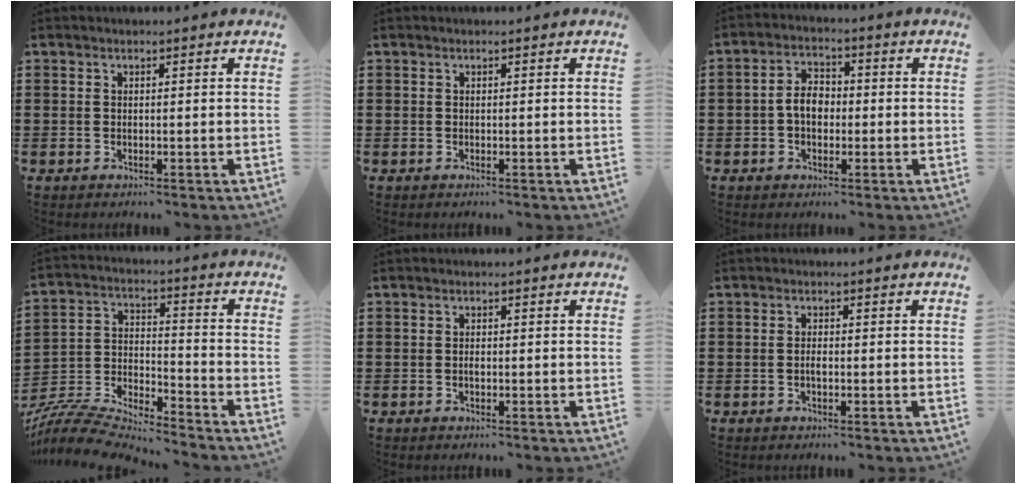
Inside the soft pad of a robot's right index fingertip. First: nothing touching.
{"total": 0.0}
{"total": 4.4, "force": [-0.6, 2.9, 3.3], "torque": [-0.071, 0.006, -0.015]}
{"total": 7.2, "force": [-7.0, 1.1, 1.5], "torque": [-0.049, -0.005, -0.145]}
{"total": 0.7, "force": [-0.2, 0.4, 0.6], "torque": [-0.013, -0.001, -0.005]}
{"total": 1.2, "force": [-0.4, 0.5, 1.1], "torque": [-0.020, 0.001, -0.007]}